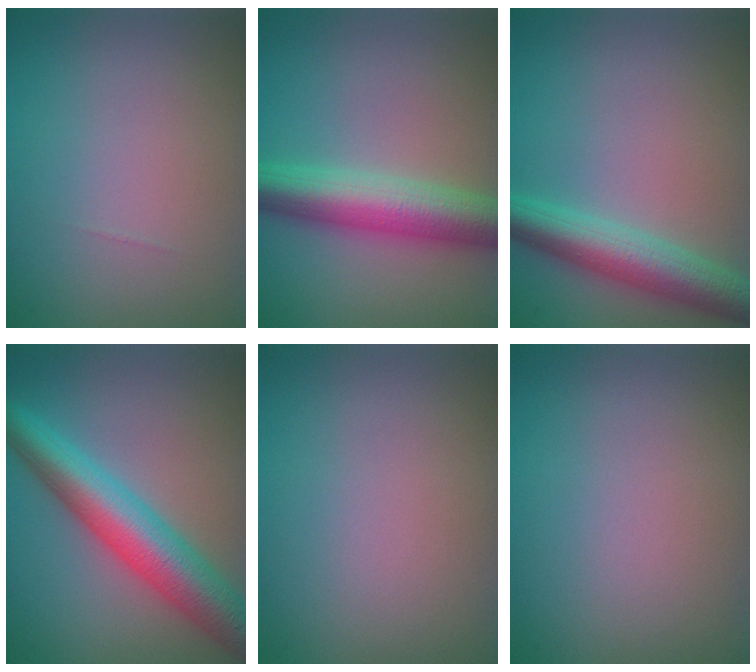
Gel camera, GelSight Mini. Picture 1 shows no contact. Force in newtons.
{"total": 7.0, "press": 7.0, "slide": 0.1}
{"total": 5.5, "press": 5.5, "slide": 0.1}
{"total": 7.8, "press": 7.8, "slide": 0.2}
{"total": 0.0}
{"total": 0.0}